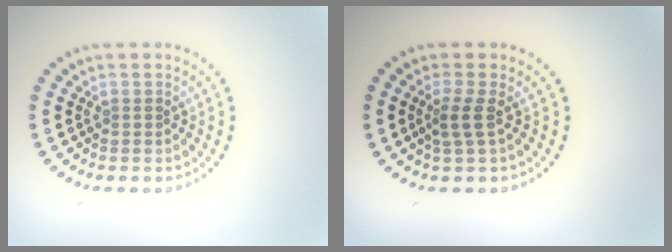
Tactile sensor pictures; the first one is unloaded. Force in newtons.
{"total": 2.0, "press": 1.4, "slide": 1.4}